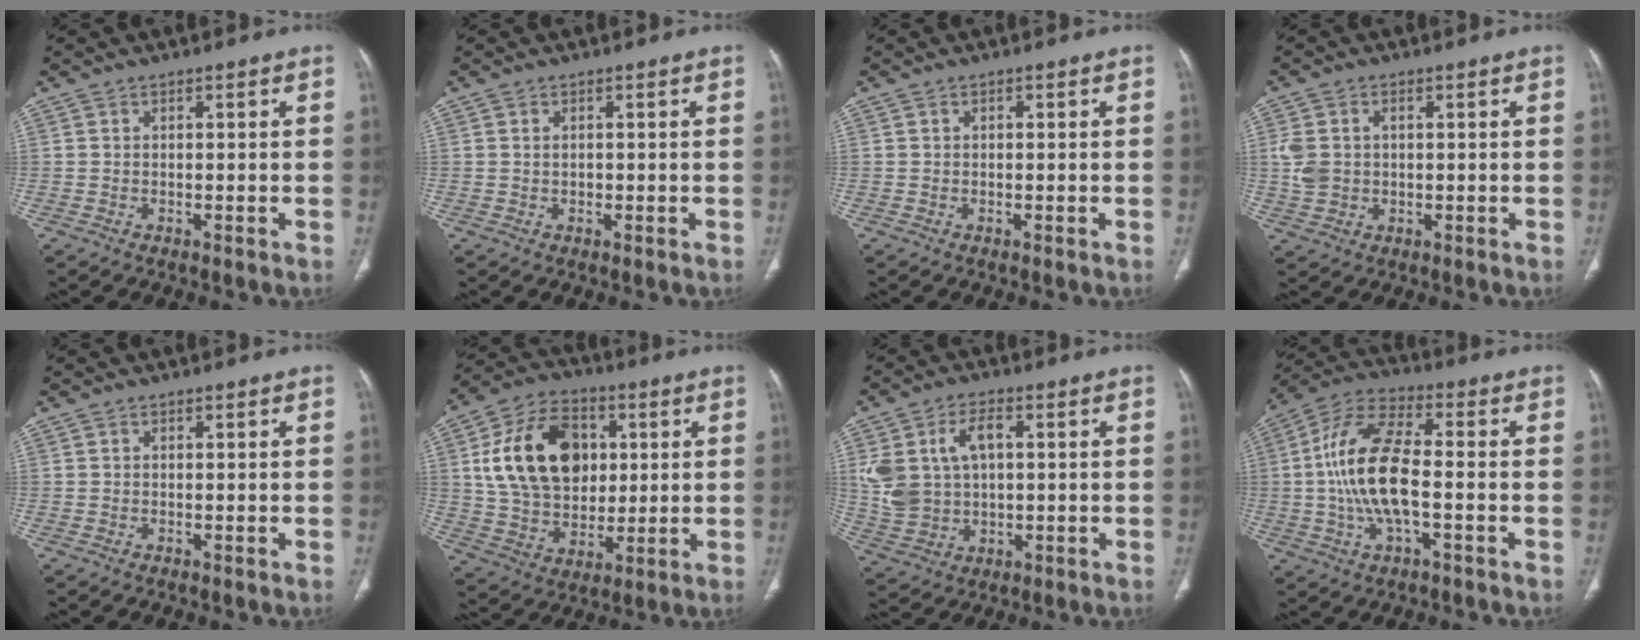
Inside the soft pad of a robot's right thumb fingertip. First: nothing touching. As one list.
[{"total": 0.7, "force": [0.1, 0.6, 0.5], "torque": [-0.010, 0.003, 0.004]}, {"total": 0.0}, {"total": 5.4, "force": [0.5, 4.2, 3.3], "torque": [-0.071, 0.008, 0.015]}, {"total": 0.0}, {"total": 20.0, "force": [4.2, 14.2, 13.4], "torque": [-0.207, 0.003, 0.079]}, {"total": 12.0, "force": [2.2, 7.9, 8.8], "torque": [-0.169, 0.010, 0.052]}, {"total": 15.1, "force": [-1.5, 6.2, 13.7], "torque": [-0.281, 0.027, -0.032]}]